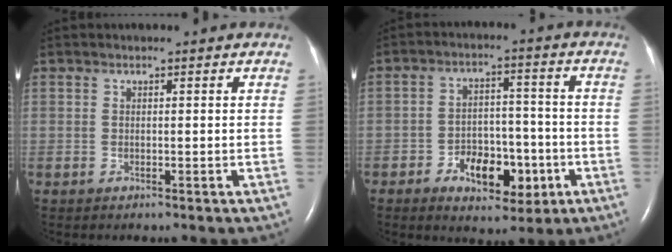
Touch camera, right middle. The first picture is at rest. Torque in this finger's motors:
{"motor_torque": [0.67, -0.88, 0.11, 0.05]}